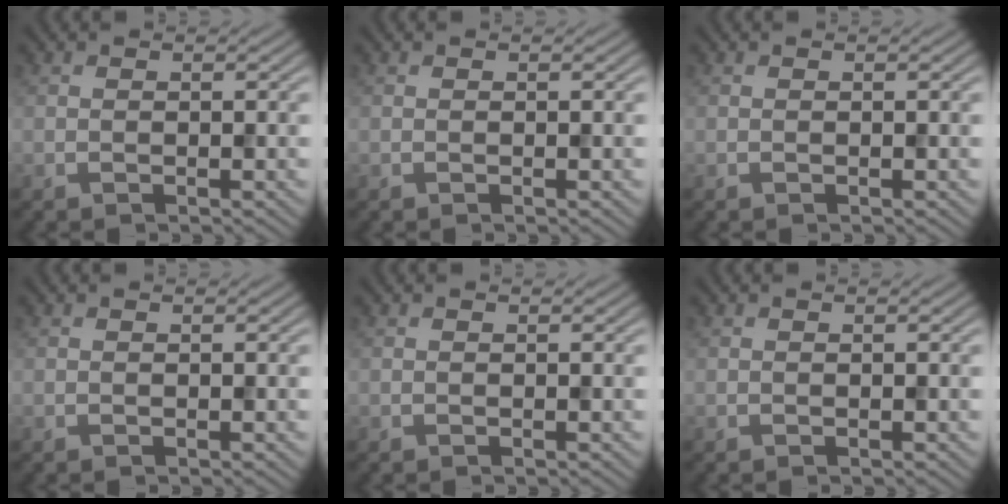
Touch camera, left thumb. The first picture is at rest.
{"total": 0.0}
{"total": 0.0}
{"total": 0.0}
{"total": 0.0}
{"total": 0.0}